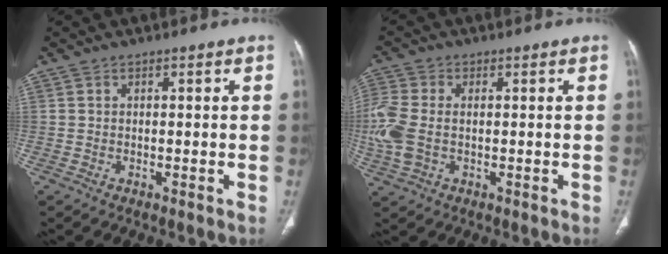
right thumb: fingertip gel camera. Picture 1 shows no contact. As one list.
[{"total": 9.8, "force": [-0.7, 6.4, 7.4], "torque": [-0.205, 0.011, -0.012]}]